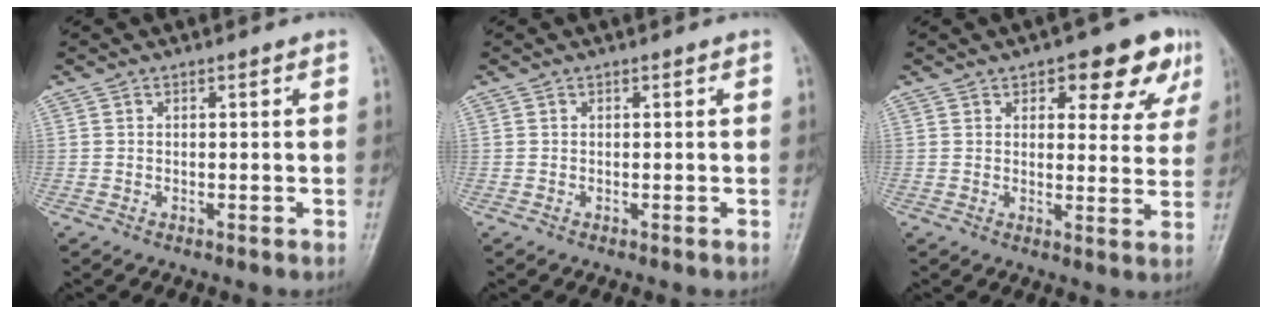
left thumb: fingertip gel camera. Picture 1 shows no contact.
{"total": 0.0}
{"total": 10.9, "force": [5.9, 5.1, 7.7], "torque": [-0.047, -0.019, 0.068]}